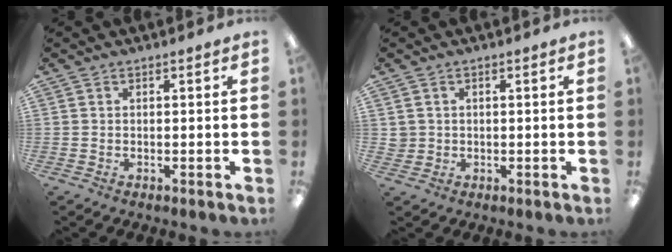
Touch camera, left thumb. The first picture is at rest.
{"total": 2.0, "force": [0.4, 2.0, 0.1], "torque": [-0.005, 0.002, 0.005]}